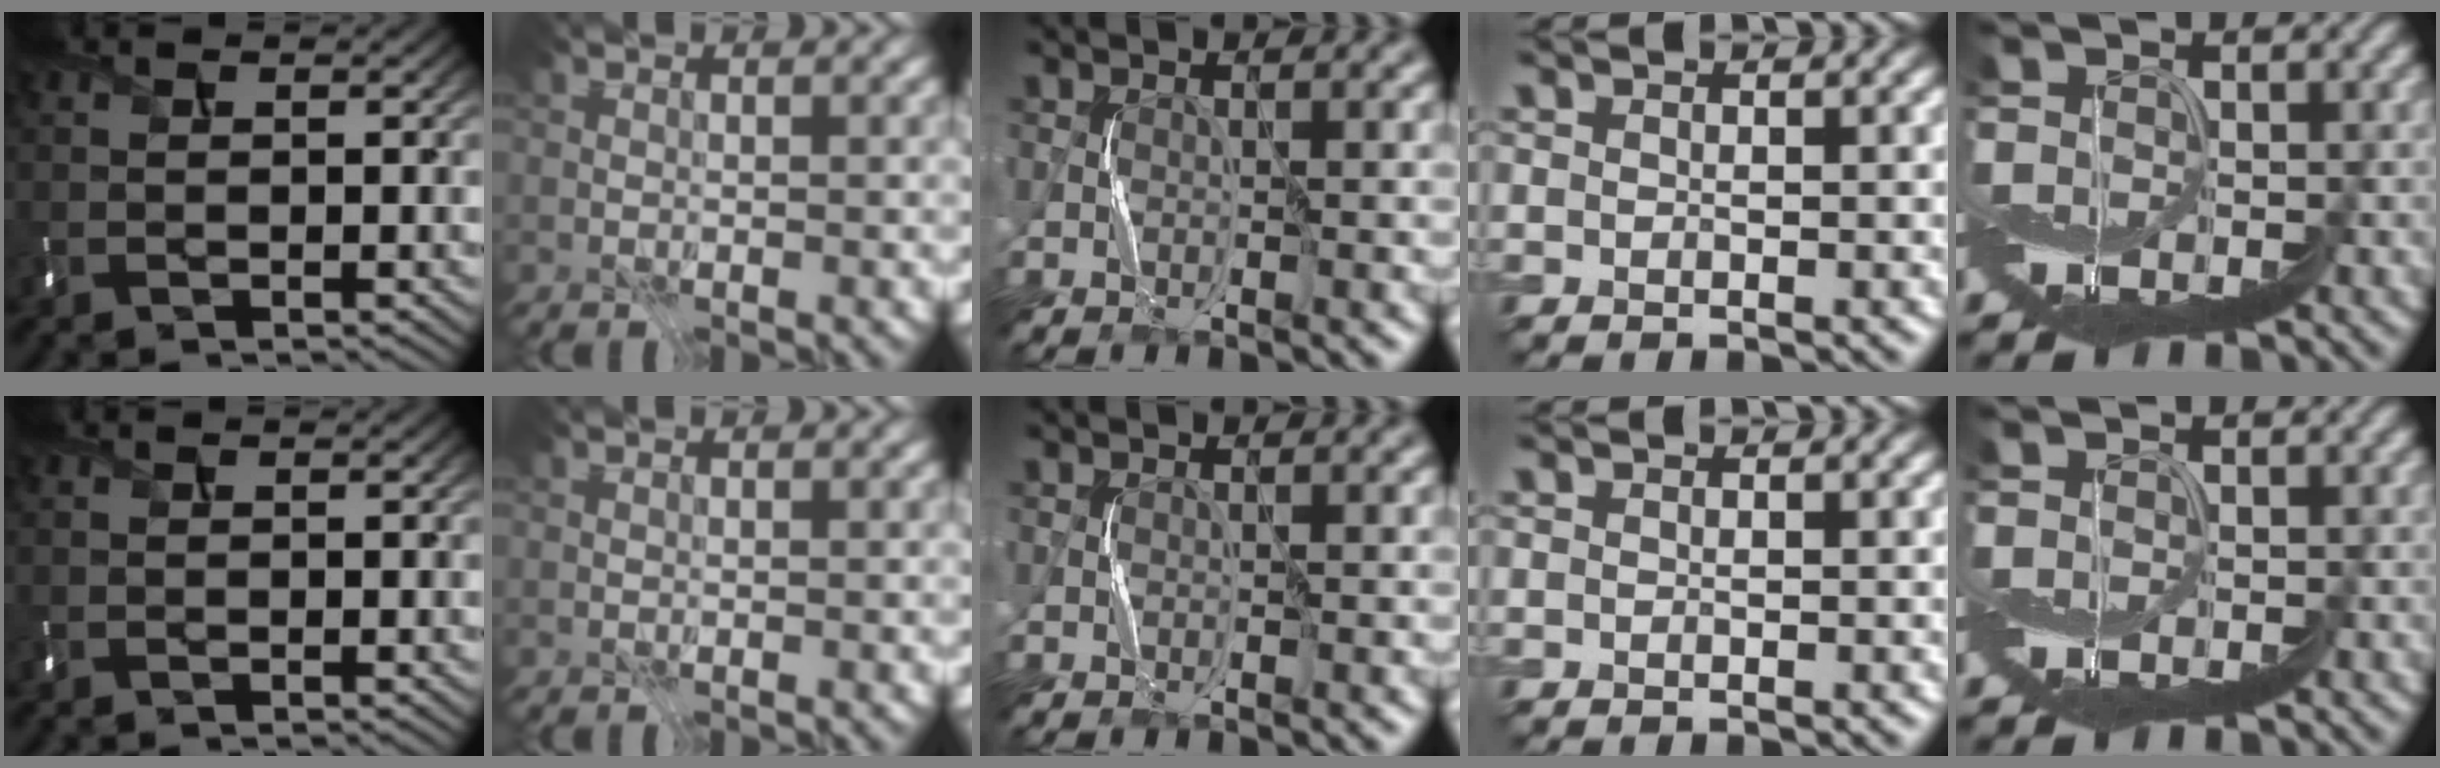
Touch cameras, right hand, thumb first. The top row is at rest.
{}